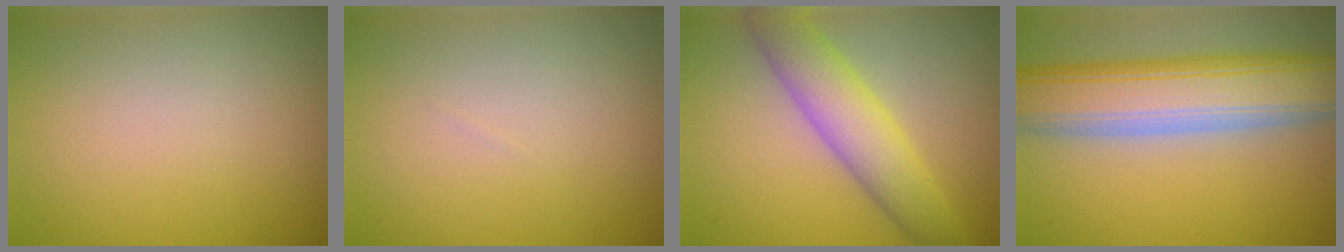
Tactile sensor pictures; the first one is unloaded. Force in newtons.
{"total": 0.0}
{"total": 5.8, "press": 5.8, "slide": 0.0}
{"total": 10.7, "press": 10.7, "slide": 0.4}